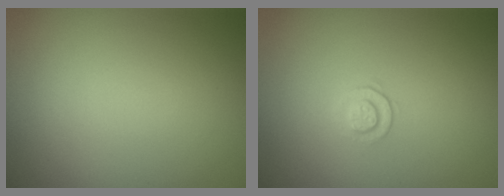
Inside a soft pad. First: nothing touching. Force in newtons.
{"total": 1.1, "press": 0.7, "slide": 0.9}